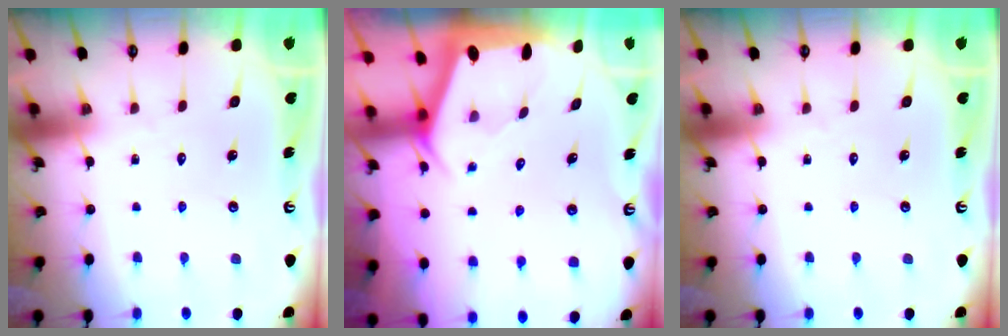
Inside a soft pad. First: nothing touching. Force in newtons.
{"total": 1.8, "press": 1.8, "slide": 0.3}
{"total": 0.0}